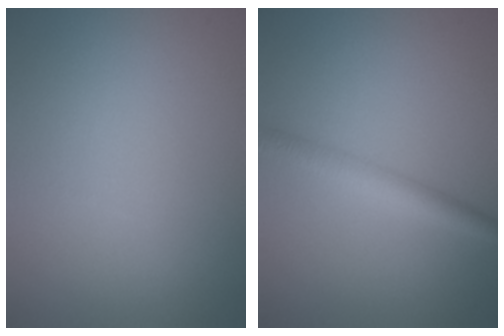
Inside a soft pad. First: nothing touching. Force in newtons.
{"total": 3.1, "press": 3.1, "slide": 0.1}